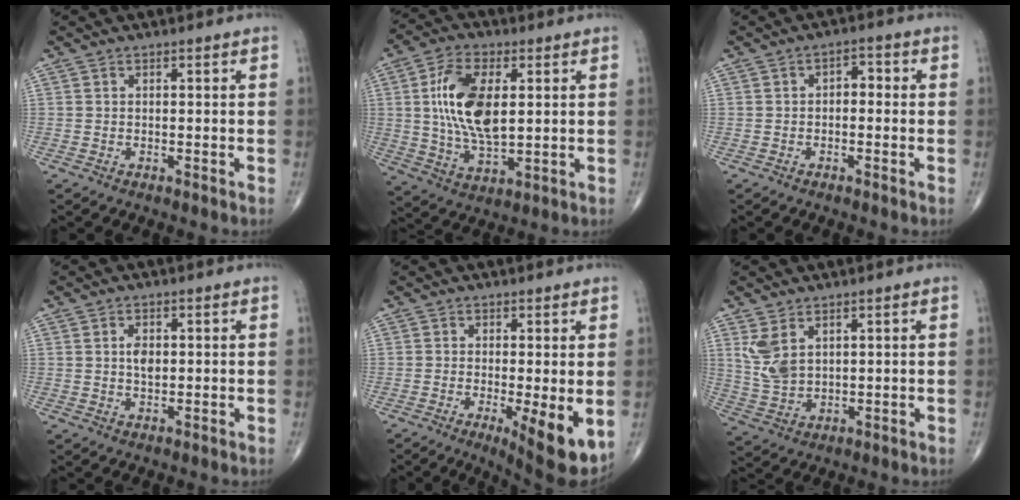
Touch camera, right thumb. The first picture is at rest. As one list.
[{"total": 14.4, "force": [2.4, 7.2, 12.3], "torque": [-0.232, -0.010, 0.048]}, {"total": 2.8, "force": [-0.2, 1.8, 2.1], "torque": [-0.017, 0.013, -0.011]}, {"total": 2.7, "force": [0.5, 1.6, 2.2], "torque": [-0.032, -0.002, 0.009]}, {"total": 8.7, "force": [-1.9, 2.3, 8.1], "torque": [-0.115, -0.022, -0.024]}, {"total": 6.3, "force": [2.8, 3.6, 4.4], "torque": [-0.087, -0.010, 0.070]}]